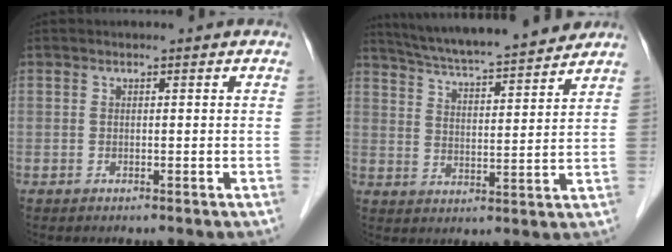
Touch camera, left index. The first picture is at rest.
{"total": 17.0, "force": [15.4, 0.9, 7.2], "torque": [-0.124, 0.015, 0.233]}